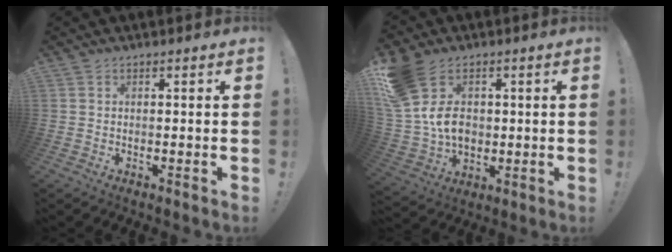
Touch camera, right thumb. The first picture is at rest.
{"total": 14.8, "force": [3.2, 11.5, 8.8], "torque": [-0.168, -0.022, 0.067]}